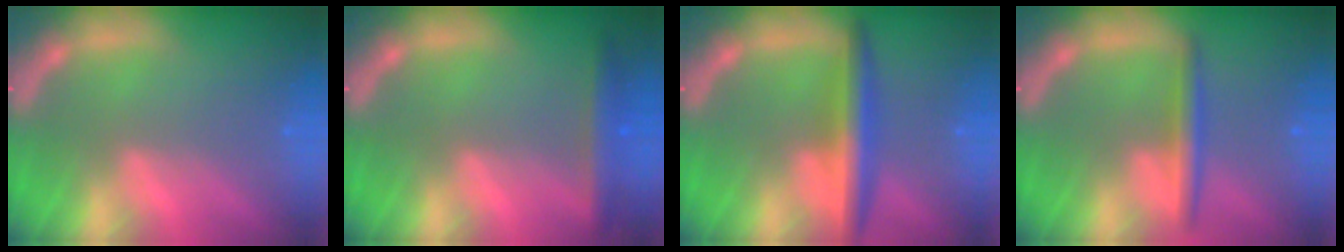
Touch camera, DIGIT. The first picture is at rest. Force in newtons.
{"total": 3.5}
{"total": 5.0}
{"total": 3.0}